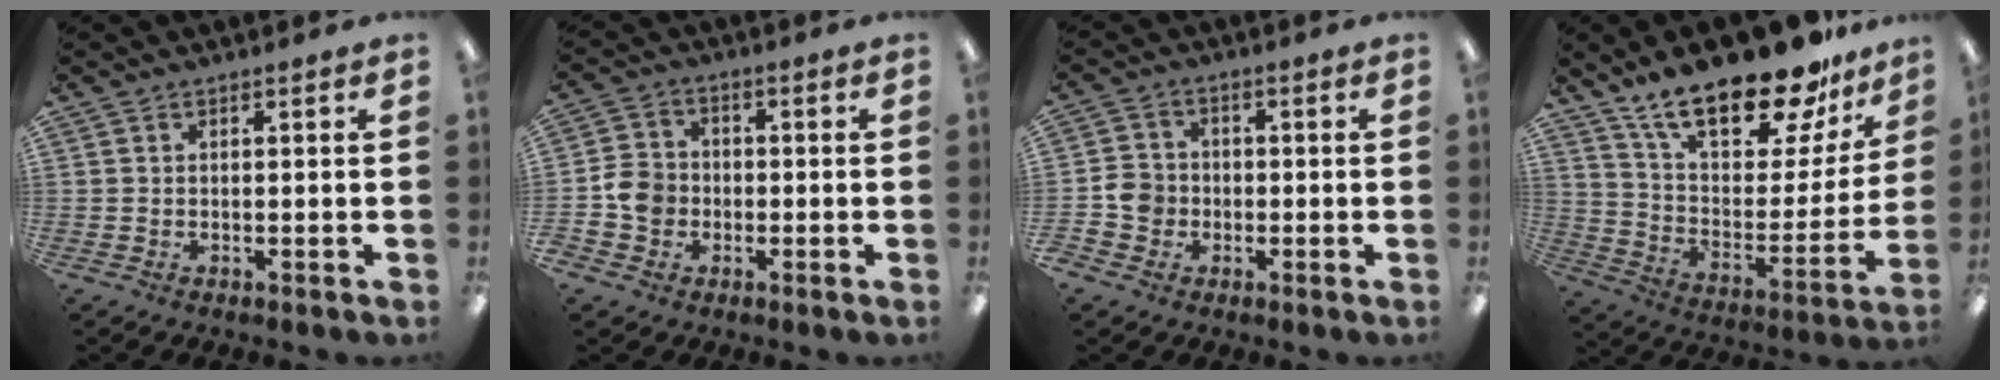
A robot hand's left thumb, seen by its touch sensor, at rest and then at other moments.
{"total": 6.5, "force": [-1.8, 5.7, 2.5], "torque": [-0.052, 0.020, -0.029]}
{"total": 5.6, "force": [-1.8, 5.0, 1.9], "torque": [-0.040, 0.015, -0.030]}
{"total": 24.3, "force": [18.6, 8.5, 13.1], "torque": [-0.205, -0.124, 0.317]}